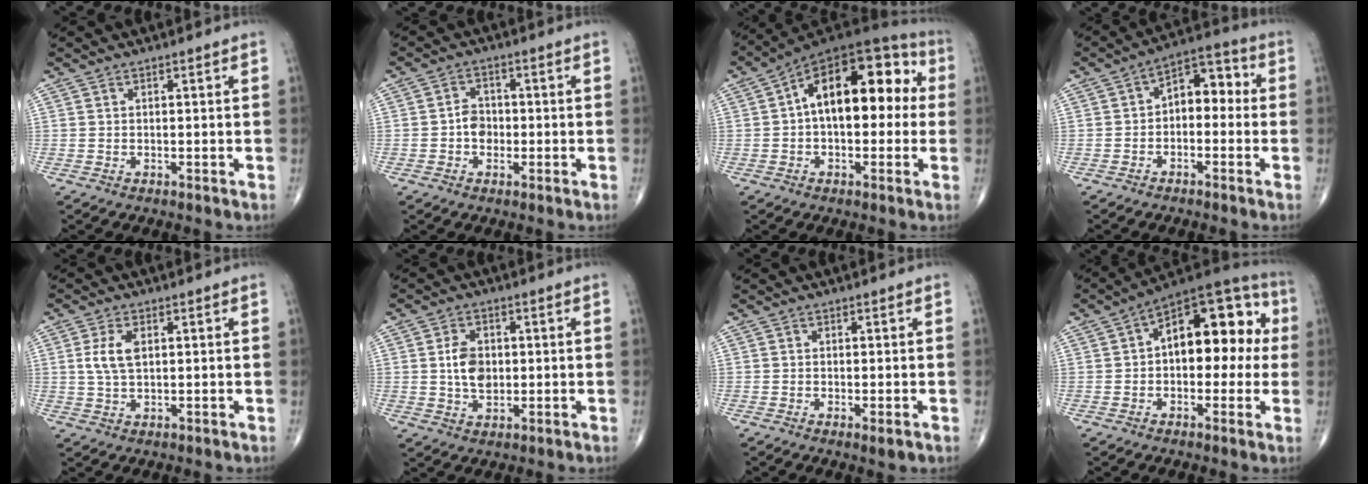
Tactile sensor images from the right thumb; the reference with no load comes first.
{"total": 3.5, "force": [-0.7, 2.9, 1.9], "torque": [-0.013, 0.010, -0.020]}
{"total": 18.2, "force": [2.1, 9.7, 15.2], "torque": [-0.198, 0.047, 0.019]}
{"total": 7.9, "force": [-0.4, 5.1, 6.1], "torque": [-0.057, 0.039, -0.022]}
{"total": 5.1, "force": [1.0, 2.6, 4.2], "torque": [-0.090, 0.000, 0.020]}
{"total": 6.0, "force": [0.4, 4.0, 4.4], "torque": [-0.067, -0.004, 0.007]}
{"total": 2.0, "force": [-0.7, 0.5, 1.8], "torque": [-0.030, -0.006, -0.010]}
{"total": 17.0, "force": [1.9, 9.6, 14.0], "torque": [-0.154, 0.045, 0.016]}